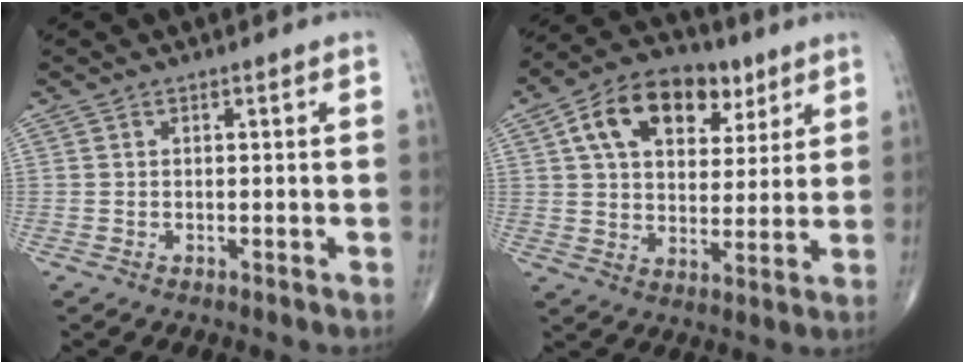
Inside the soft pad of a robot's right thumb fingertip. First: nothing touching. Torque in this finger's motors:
{"motor_torque": [0.53, 1.47, 0.30, -0.02, 0.13]}